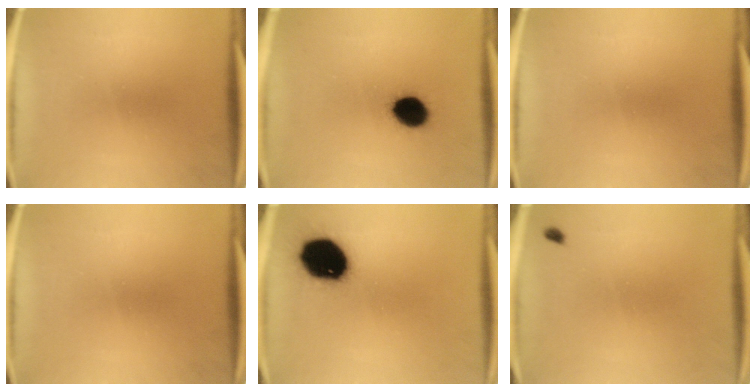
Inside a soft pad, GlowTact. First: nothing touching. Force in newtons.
{"total": 8.9}
{"total": 0.0}
{"total": 0.0}
{"total": 18.0}
{"total": 0.8}